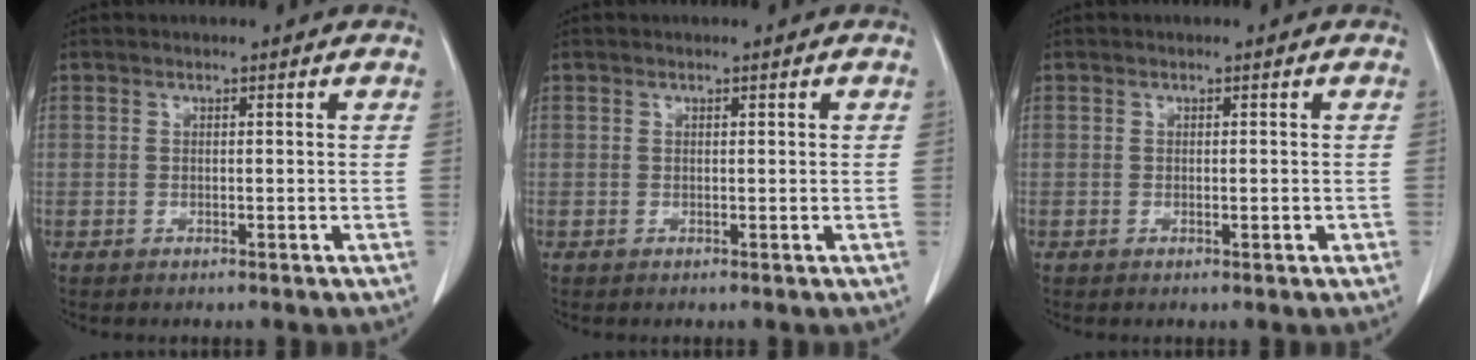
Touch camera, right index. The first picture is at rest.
{"total": 0.0}
{"total": 1.0, "force": [-0.3, 0.3, 0.9], "torque": [-0.013, -0.002, -0.002]}